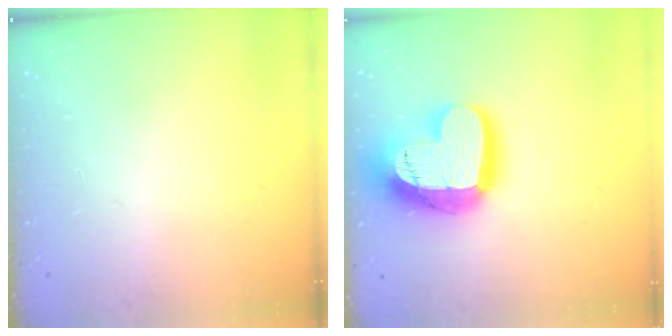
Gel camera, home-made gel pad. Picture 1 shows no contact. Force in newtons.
{"total": 24.2, "press": 24.1, "slide": 1.8}